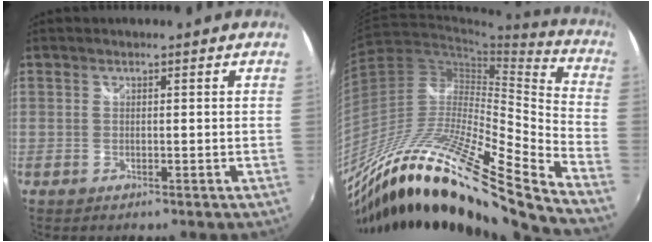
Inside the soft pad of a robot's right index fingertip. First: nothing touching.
{"total": 27.8, "force": [-19.9, 2.1, 19.3], "torque": [-0.299, -0.044, -0.353]}